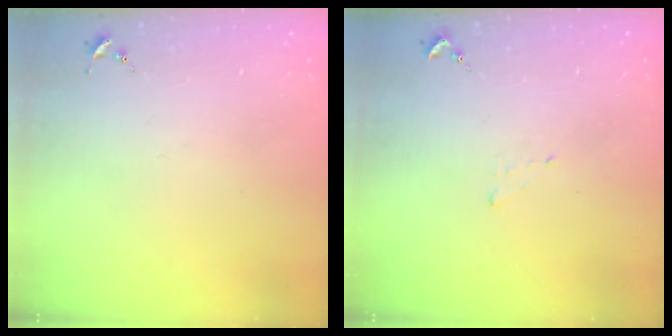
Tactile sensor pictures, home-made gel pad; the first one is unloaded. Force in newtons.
{"total": 3.8, "press": 3.8, "slide": 0.5}